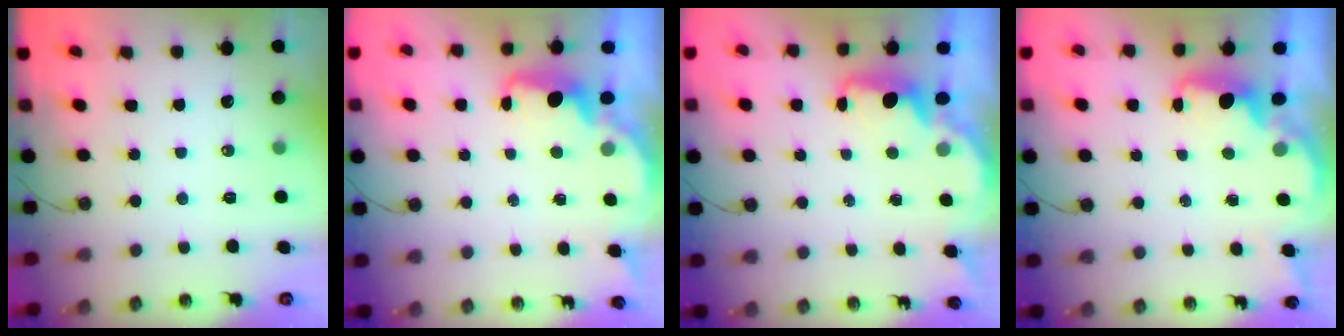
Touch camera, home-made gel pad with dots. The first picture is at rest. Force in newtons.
{"total": 2.1, "press": 2.0, "slide": 0.7}
{"total": 1.8, "press": 1.7, "slide": 0.7}
{"total": 1.8, "press": 1.7, "slide": 0.7}